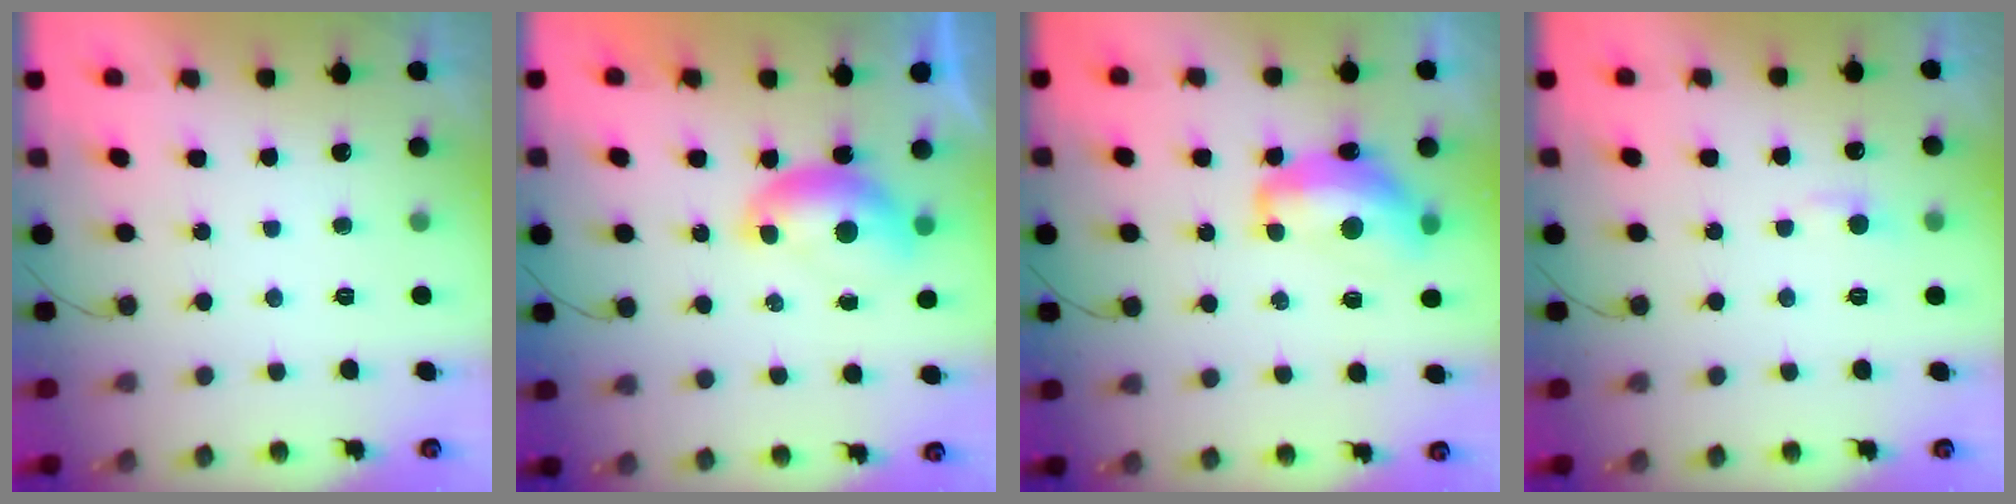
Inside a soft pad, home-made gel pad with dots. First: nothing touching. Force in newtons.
{"total": 7.2, "press": 7.1, "slide": 0.6}
{"total": 12.6, "press": 12.6, "slide": 1.3}
{"total": 4.8, "press": 4.7, "slide": 0.5}